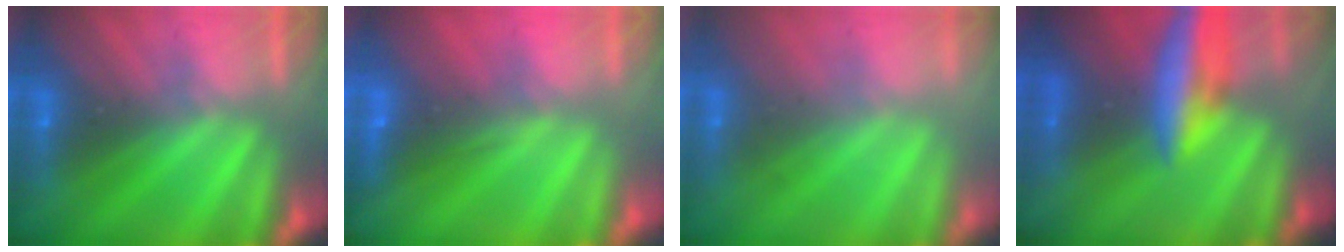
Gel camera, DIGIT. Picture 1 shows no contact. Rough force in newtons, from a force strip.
{"total": 2.9}
{"total": 2.2}
{"total": 6.6}